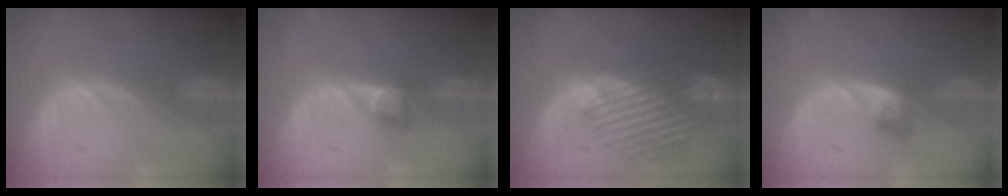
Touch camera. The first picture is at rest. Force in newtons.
{"total": 2.7, "press": 2.5, "slide": 1.0}
{"total": 10.4, "press": 9.3, "slide": 4.6}
{"total": 2.8, "press": 2.5, "slide": 1.2}